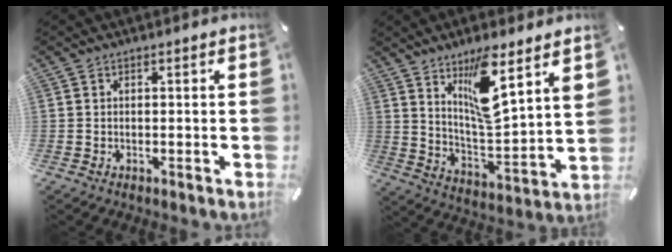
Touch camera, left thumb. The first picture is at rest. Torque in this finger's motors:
{"motor_torque": [2.16, 1.78, 1.56, -1.21, 0.39]}